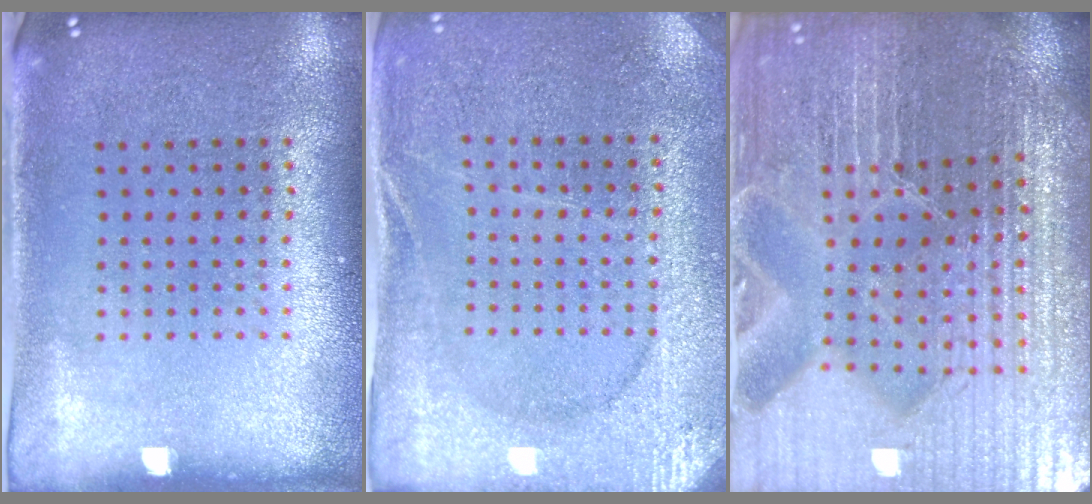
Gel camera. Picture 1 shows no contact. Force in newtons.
{"total": 2.9, "press": 2.9, "slide": 0.3}
{"total": 5.7, "press": 5.3, "slide": 2.2}